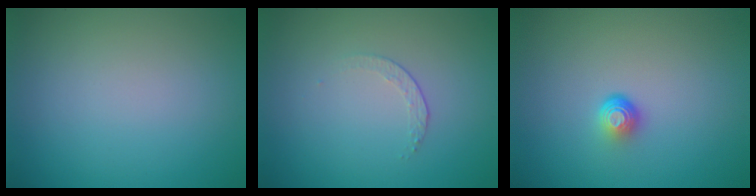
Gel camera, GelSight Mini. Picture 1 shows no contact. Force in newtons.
{"total": 1.2, "press": 0.5, "slide": 1.1}
{"total": 1.9, "press": 1.1, "slide": 1.5}